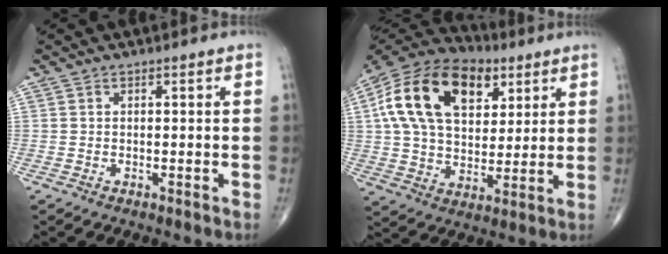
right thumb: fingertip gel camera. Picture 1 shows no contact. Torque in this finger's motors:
{"motor_torque": [1.33, 3.68, 1.82, 0.65, 0.57]}